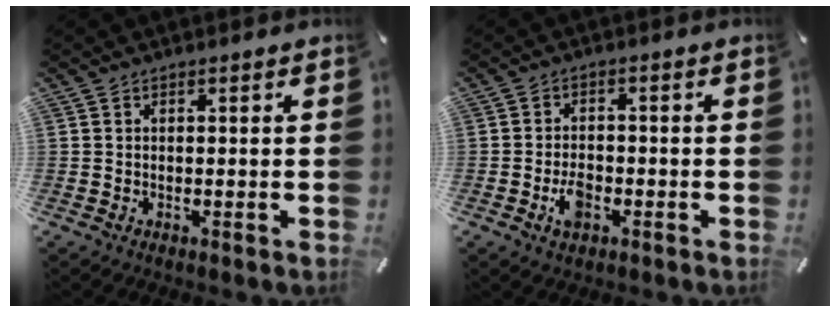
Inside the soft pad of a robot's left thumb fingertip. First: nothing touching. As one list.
[{"total": 4.5, "force": [-1.9, 2.7, 3.1], "torque": [-0.062, 0.007, -0.034]}]